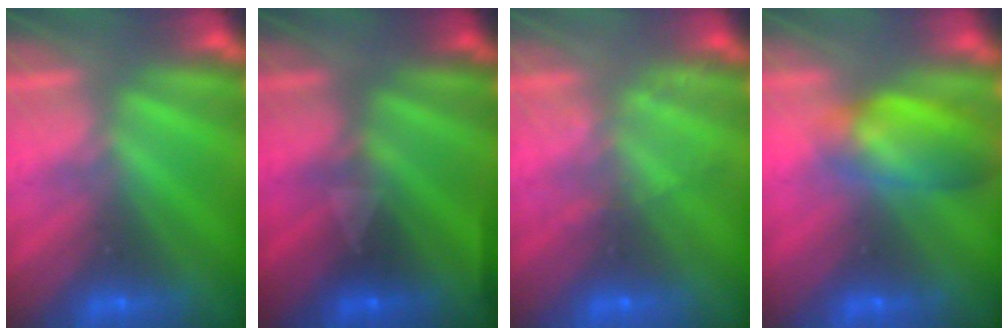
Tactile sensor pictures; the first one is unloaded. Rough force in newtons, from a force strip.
{"total": 3.0}
{"total": 2.2}
{"total": 7.3}